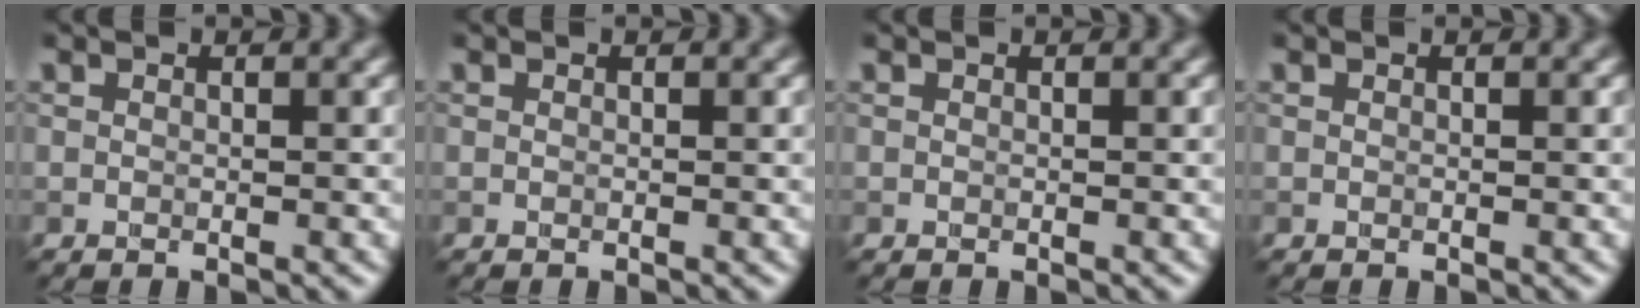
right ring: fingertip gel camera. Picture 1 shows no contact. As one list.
[{"total": 0.0}, {"total": 0.0}, {"total": 0.0}]